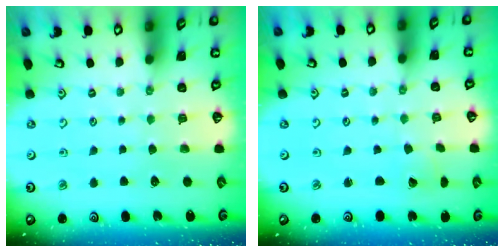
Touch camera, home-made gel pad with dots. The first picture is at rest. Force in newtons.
{"total": 1.9, "press": 1.9, "slide": 0.1}